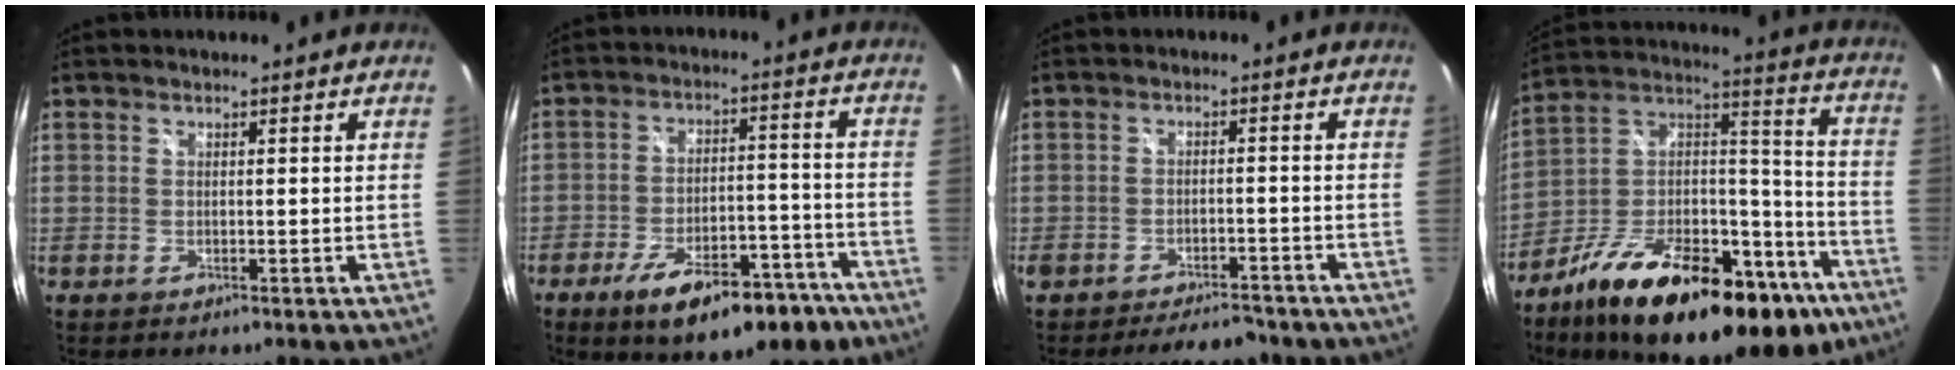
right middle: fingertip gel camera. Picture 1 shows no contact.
{"total": 16.6, "force": [-11.2, 6.6, 10.2], "torque": [-0.168, 0.002, -0.154]}
{"total": 8.4, "force": [-7.2, 3.0, 2.9], "torque": [-0.073, 0.000, -0.099]}
{"total": 32.3, "force": [-20.1, 14.0, 21.0], "torque": [-0.326, 0.028, -0.296]}